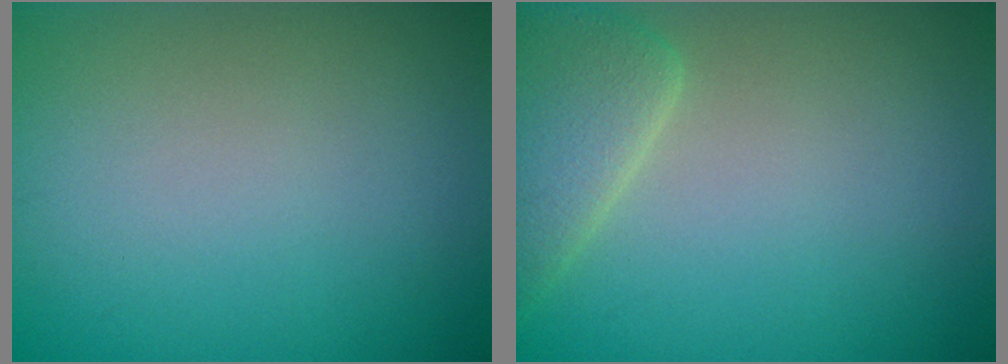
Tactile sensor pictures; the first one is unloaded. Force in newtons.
{"total": 3.7, "press": 3.7, "slide": 0.3}